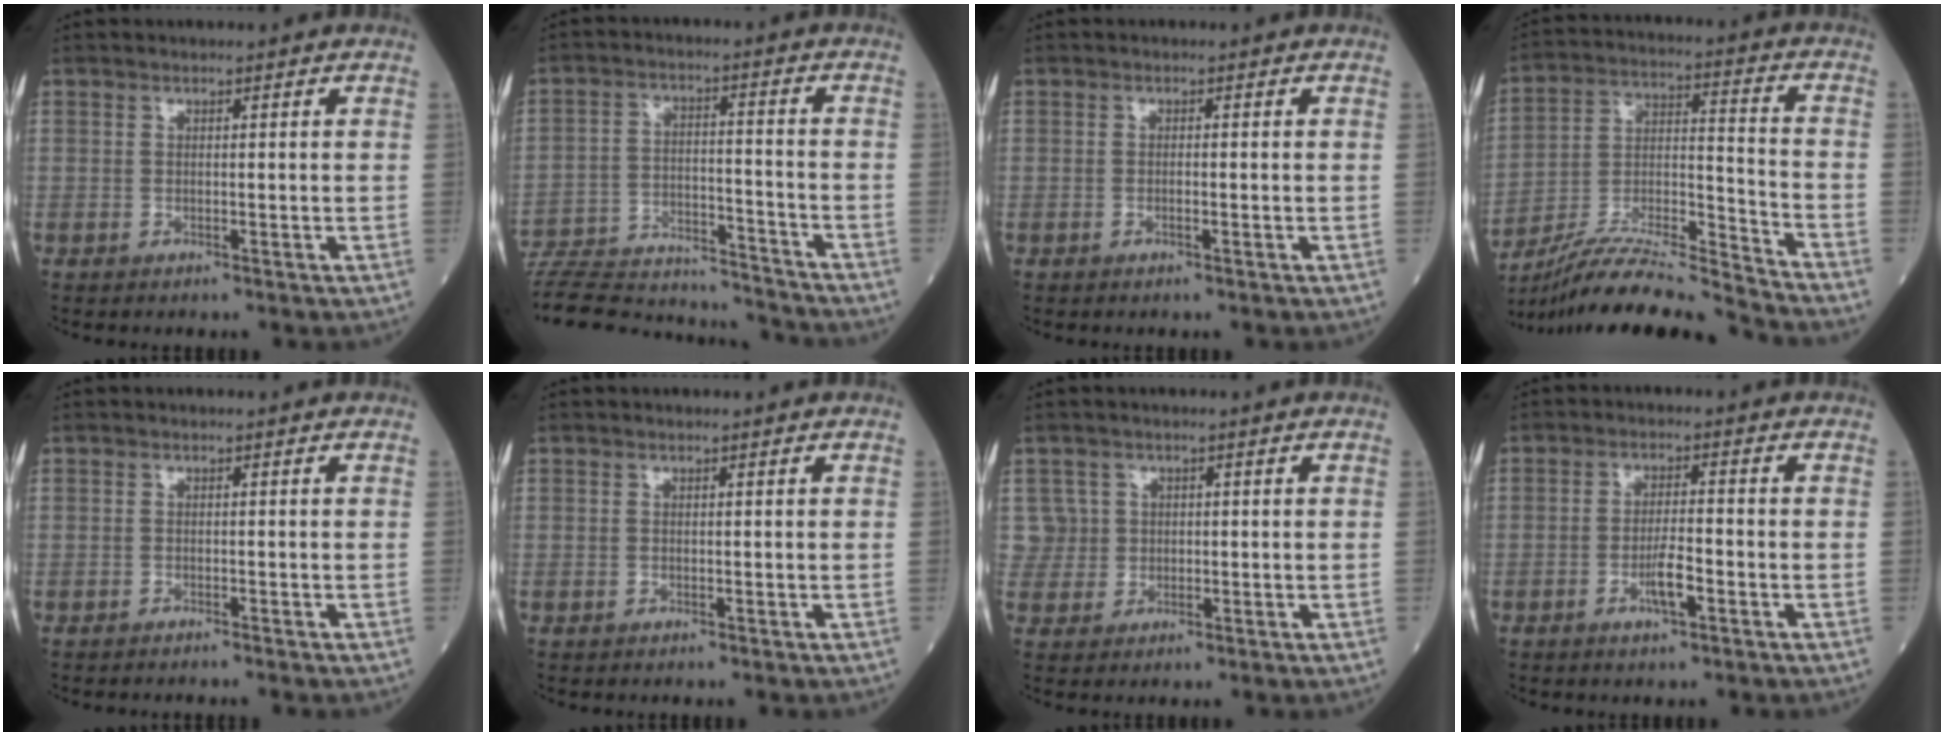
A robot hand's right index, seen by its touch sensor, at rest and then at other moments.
{"total": 21.0, "force": [-20.2, 2.8, 5.1], "torque": [-0.128, -0.004, -0.301]}
{"total": 0.6, "force": [-0.2, 0.1, 0.5], "torque": [-0.013, 0.001, -0.002]}
{"total": 17.9, "force": [-17.0, -1.4, 5.5], "torque": [-0.105, 0.006, -0.297]}
{"total": 1.9, "force": [-1.8, -0.2, 0.7], "torque": [-0.010, 0.002, -0.020]}
{"total": 0.0}
{"total": 3.0, "force": [0.5, 2.9, -0.6], "torque": [0.026, 0.008, 0.006]}
{"total": 3.9, "force": [-1.7, 0.6, 3.5], "torque": [-0.066, 0.000, -0.029]}